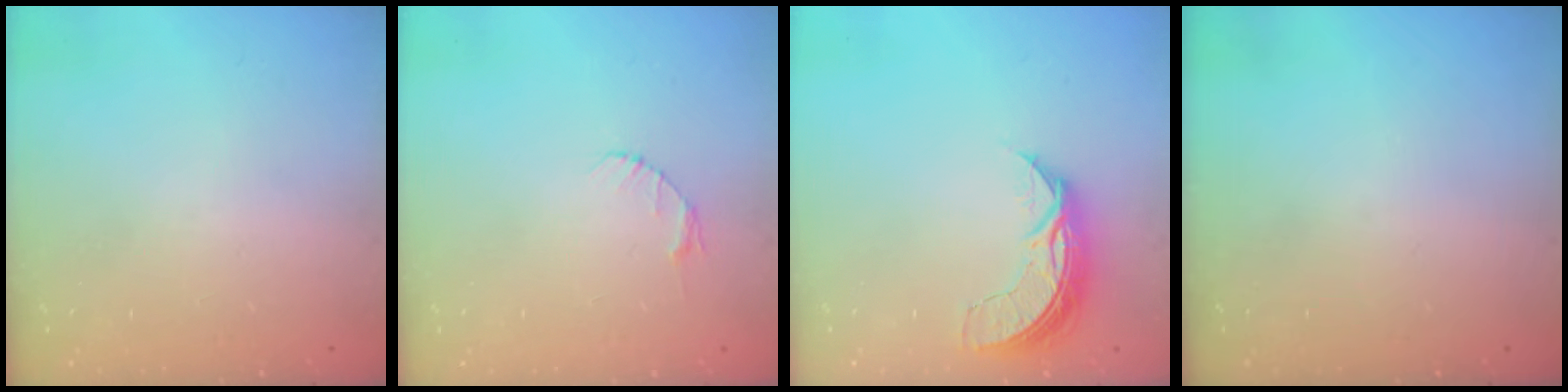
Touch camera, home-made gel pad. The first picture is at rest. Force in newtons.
{"total": 2.6, "press": 2.6, "slide": 0.3}
{"total": 7.2, "press": 7.2, "slide": 0.5}
{"total": 0.0}